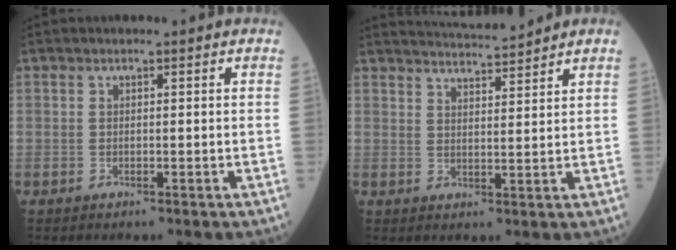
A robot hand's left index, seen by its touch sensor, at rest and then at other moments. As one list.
[{"total": 6.9, "force": [6.8, -0.6, 1.5], "torque": [-0.029, 0.009, 0.103]}]